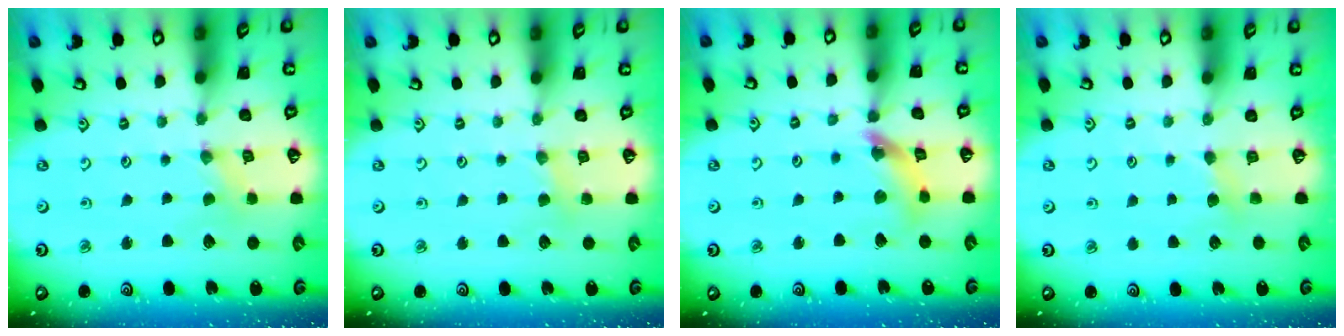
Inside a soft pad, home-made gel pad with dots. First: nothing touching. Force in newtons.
{"total": 2.5, "press": 2.5, "slide": 0.4}
{"total": 9.9, "press": 9.9, "slide": 1.0}
{"total": 3.3, "press": 3.3, "slide": 0.6}